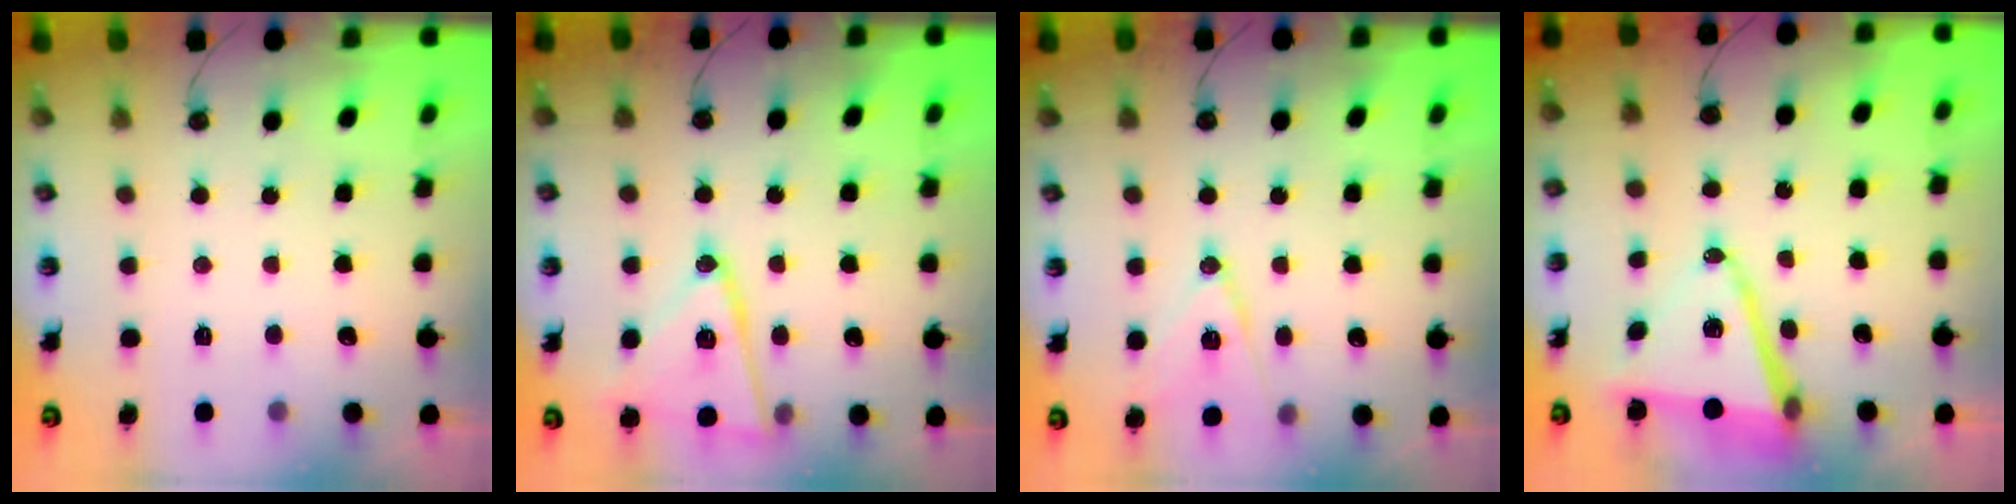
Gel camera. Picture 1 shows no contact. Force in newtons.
{"total": 16.5, "press": 16.2, "slide": 3.4}
{"total": 12.3, "press": 11.8, "slide": 3.2}
{"total": 12.3, "press": 11.9, "slide": 3.0}